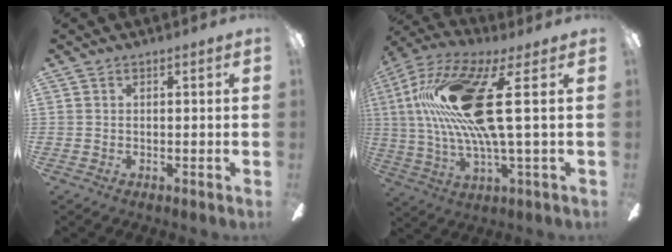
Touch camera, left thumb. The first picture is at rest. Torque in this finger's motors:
{"motor_torque": [0.82, 2.64, 2.34, -0.43, 0.27]}